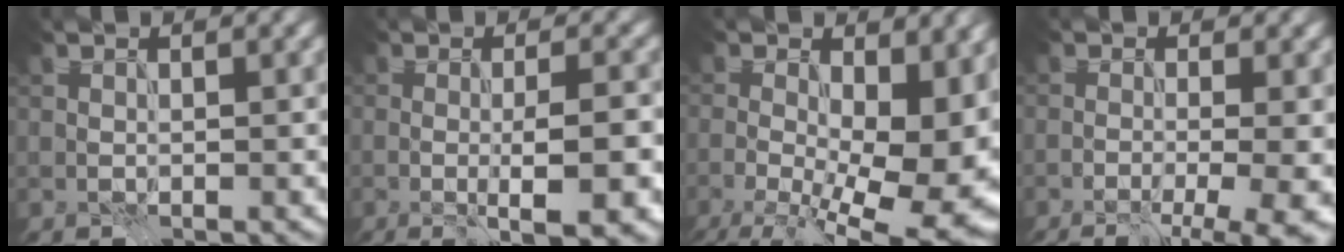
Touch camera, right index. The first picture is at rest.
{"total": 5.9, "force": [-1.9, 1.3, 5.4], "torque": [-0.067, -0.002, -0.027]}
{"total": 15.0, "force": [-1.3, 7.1, 13.2], "torque": [-0.165, -0.018, 0.007]}
{"total": 6.1, "force": [-1.4, 1.9, 5.6], "torque": [-0.036, -0.010, -0.016]}